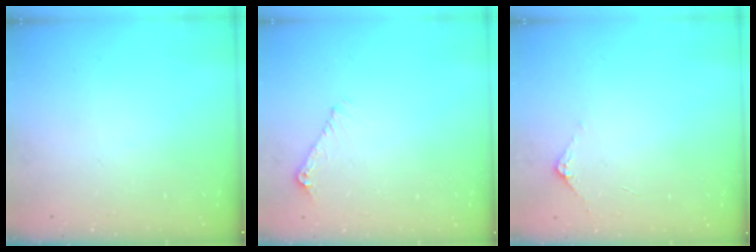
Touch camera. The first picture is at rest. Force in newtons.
{"total": 7.2, "press": 7.2, "slide": 0.8}
{"total": 5.4, "press": 5.4, "slide": 0.6}